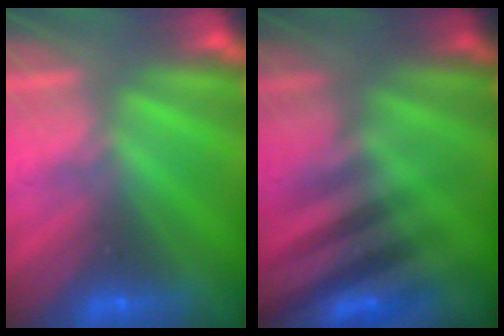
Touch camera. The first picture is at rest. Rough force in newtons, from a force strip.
{"total": 2.8}